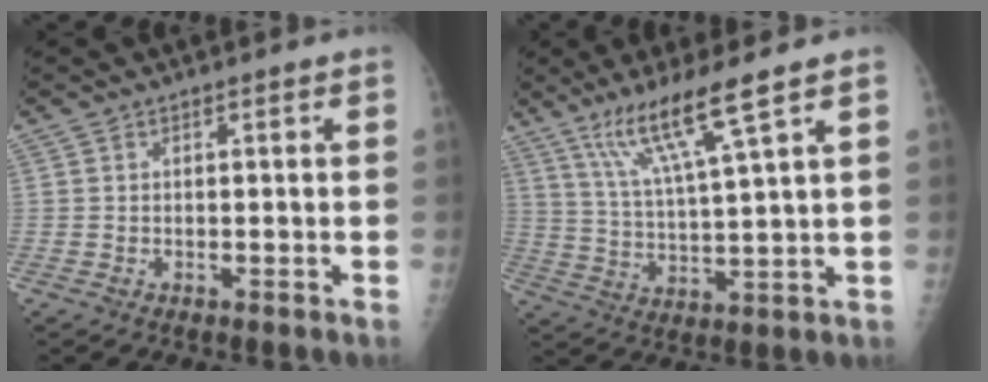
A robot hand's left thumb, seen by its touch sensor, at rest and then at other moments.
{"total": 10.7, "force": [6.8, -0.1, 8.2], "torque": [-0.161, -0.032, 0.137]}